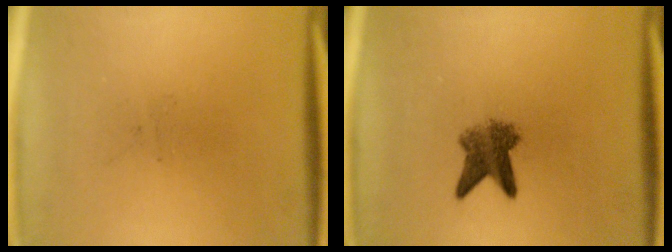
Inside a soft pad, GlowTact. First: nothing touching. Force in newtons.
{"total": 4.7}